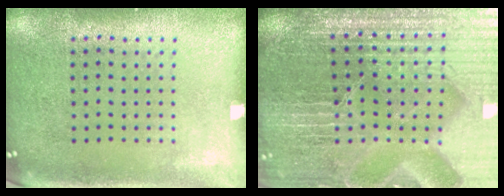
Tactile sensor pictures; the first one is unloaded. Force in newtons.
{"total": 5.5, "press": 5.1, "slide": 1.9}